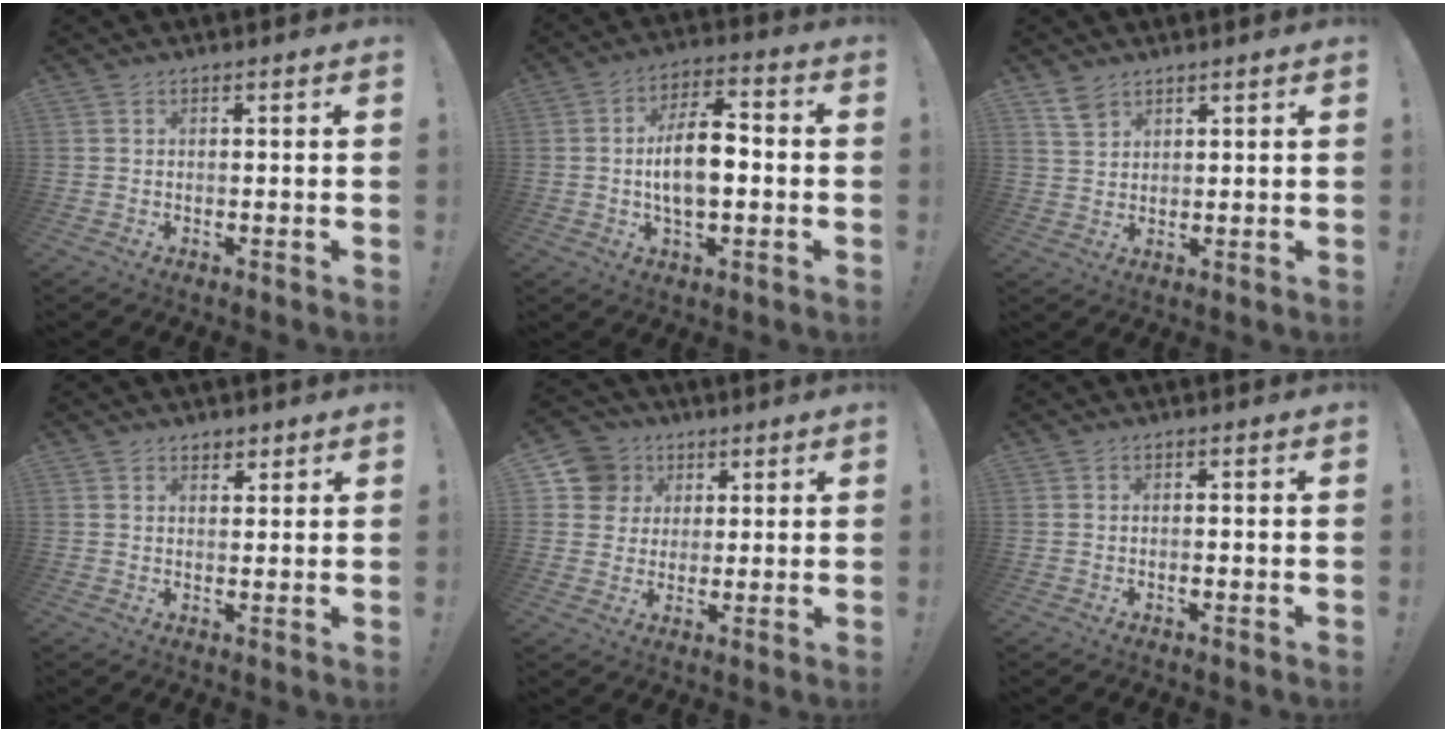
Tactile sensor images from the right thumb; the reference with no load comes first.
{"total": 11.6, "force": [-1.1, 5.7, 10.0], "torque": [-0.175, 0.005, -0.024]}
{"total": 4.4, "force": [3.3, 2.3, 1.8], "torque": [-0.022, -0.018, 0.061]}
{"total": 2.4, "force": [1.8, 1.6, 0.4], "torque": [0.005, -0.010, 0.030]}
{"total": 9.8, "force": [3.4, 8.9, 2.1], "torque": [-0.024, -0.014, 0.070]}
{"total": 0.7, "force": [-0.4, 0.3, 0.5], "torque": [-0.014, 0.004, -0.005]}